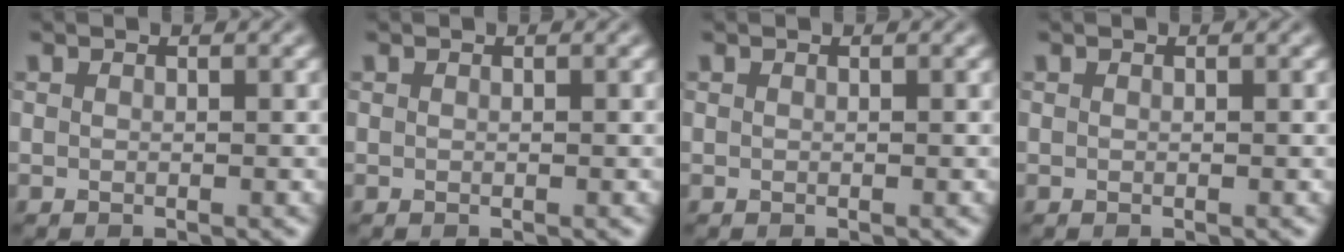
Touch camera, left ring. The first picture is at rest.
{"total": 0.0}
{"total": 0.0}
{"total": 0.0}